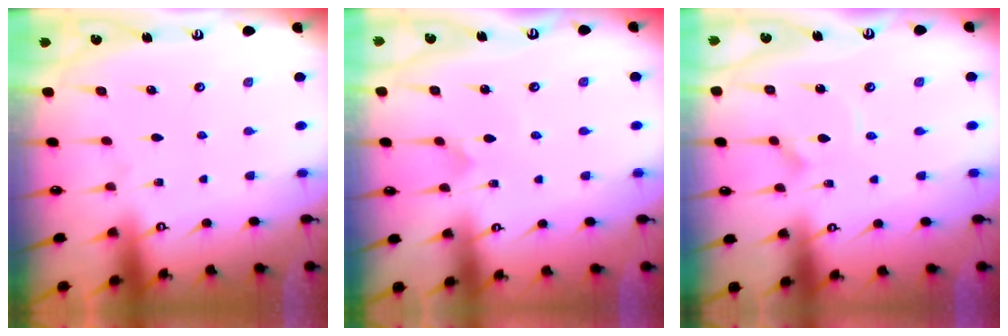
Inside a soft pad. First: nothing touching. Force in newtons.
{"total": 1.3, "press": 1.3, "slide": 0.1}
{"total": 2.4, "press": 2.4, "slide": 0.2}